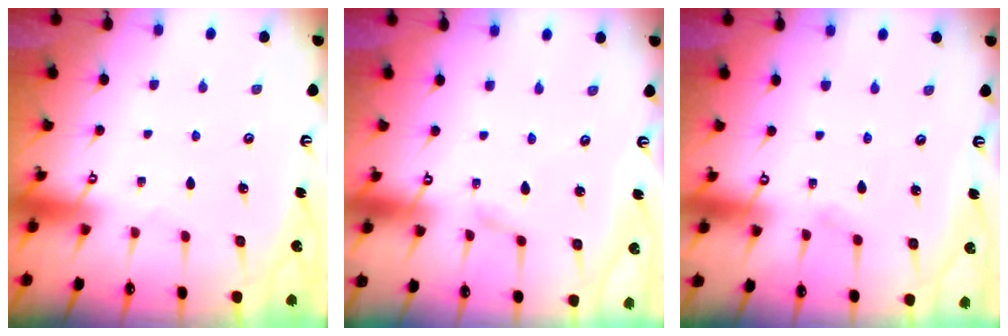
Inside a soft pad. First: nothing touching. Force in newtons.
{"total": 1.2, "press": 1.2, "slide": 0.1}
{"total": 3.4, "press": 3.4, "slide": 0.4}